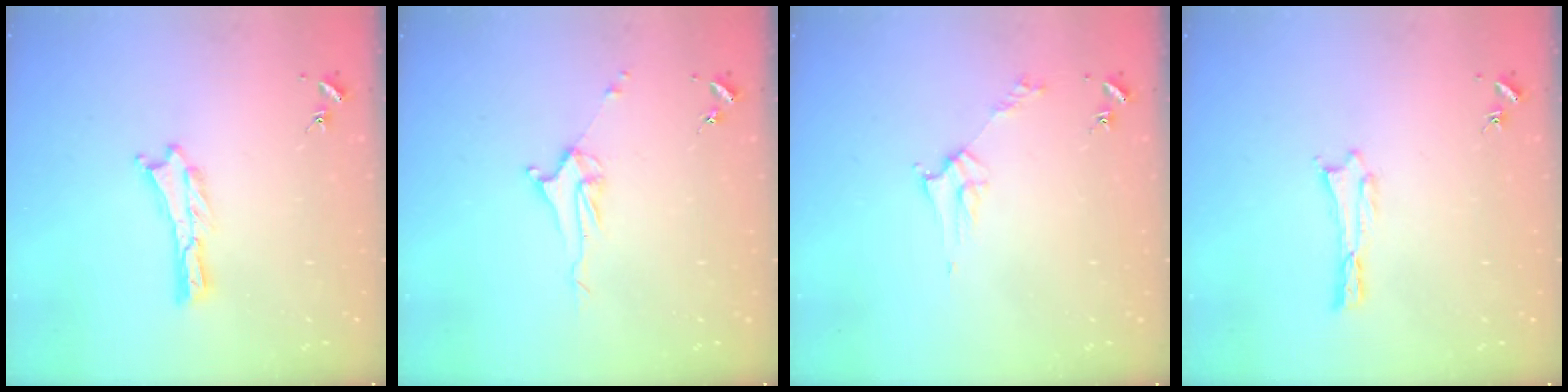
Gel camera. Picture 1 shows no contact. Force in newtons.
{"total": 3.7, "press": 3.7, "slide": 0.5}
{"total": 2.8, "press": 2.8, "slide": 0.3}
{"total": 0.0}